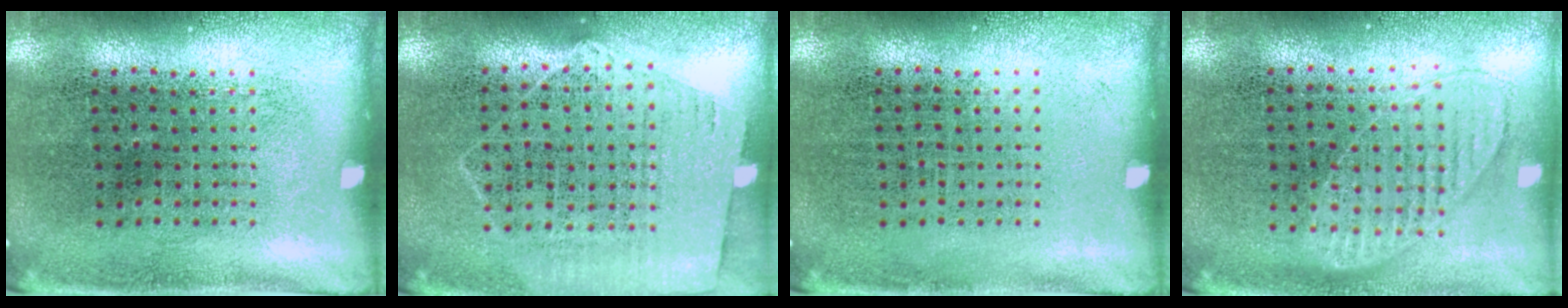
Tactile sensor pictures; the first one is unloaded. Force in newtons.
{"total": 1.2, "press": 1.1, "slide": 0.6}
{"total": 0.0}
{"total": 1.0, "press": 0.9, "slide": 0.2}